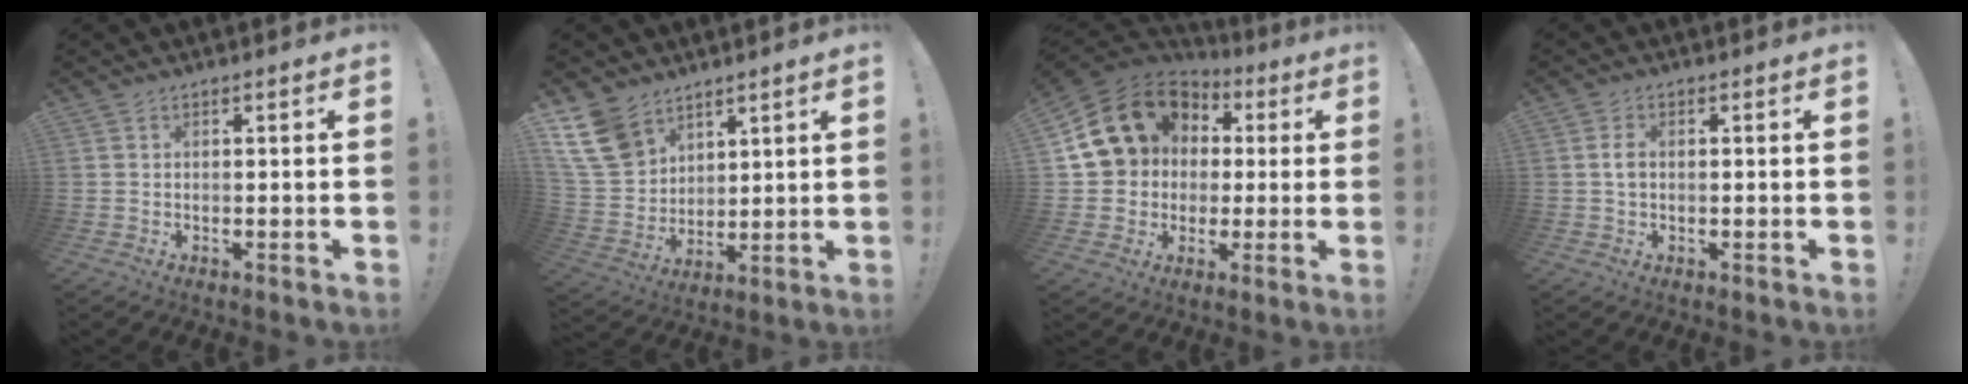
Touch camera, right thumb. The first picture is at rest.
{"total": 14.2, "force": [9.2, 9.3, 5.7], "torque": [-0.118, -0.048, 0.186]}
{"total": 18.1, "force": [5.1, 15.2, 8.4], "torque": [-0.131, -0.016, 0.119]}
{"total": 2.3, "force": [0.1, 1.4, 1.8], "torque": [-0.031, 0.005, 0.000]}